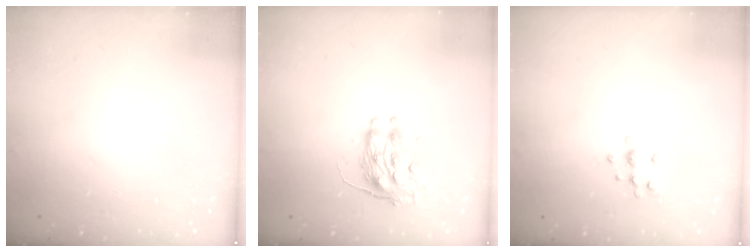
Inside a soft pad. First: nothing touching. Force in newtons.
{"total": 8.8, "press": 8.8, "slide": 0.0}
{"total": 7.0, "press": 7.0, "slide": 0.6}